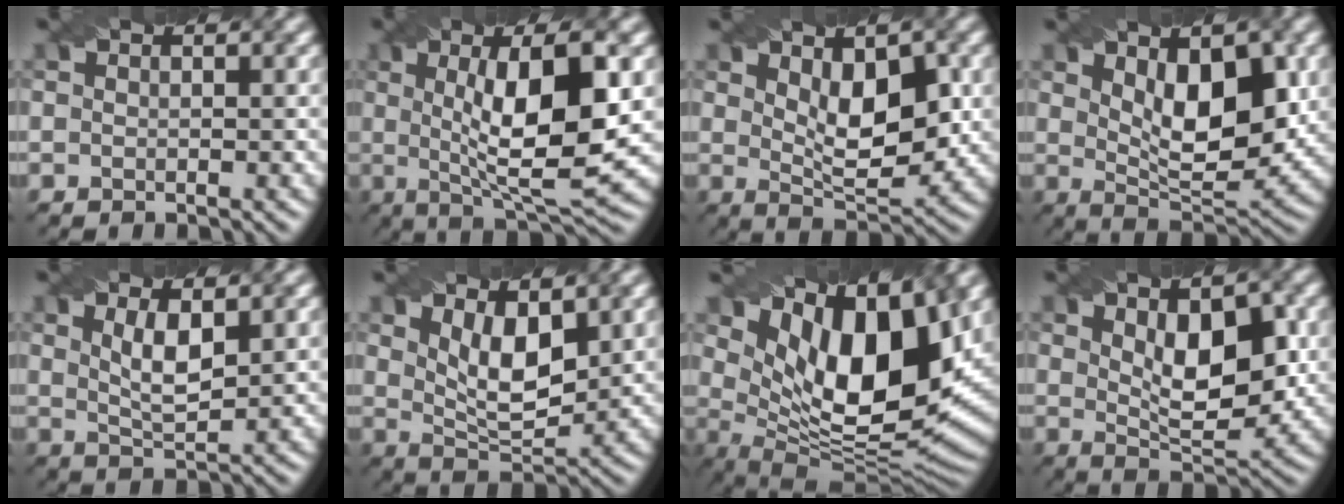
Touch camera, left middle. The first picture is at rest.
{"total": 10.5, "force": [1.1, 2.7, 10.1], "torque": [-0.155, 0.002, 0.022]}
{"total": 6.8, "force": [1.5, 3.0, 6.0], "torque": [-0.091, 0.000, 0.027]}
{"total": 8.7, "force": [2.2, 3.6, 7.6], "torque": [-0.114, 0.000, 0.036]}
{"total": 3.3, "force": [1.2, 1.0, 2.9], "torque": [-0.060, -0.004, 0.026]}
{"total": 5.1, "force": [2.0, 2.2, 4.2], "torque": [-0.081, -0.011, 0.038]}
{"total": 14.1, "force": [5.4, 6.1, 11.4], "torque": [-0.191, -0.004, 0.102]}
{"total": 7.5, "force": [1.5, 3.2, 6.6], "torque": [-0.100, 0.003, 0.026]}